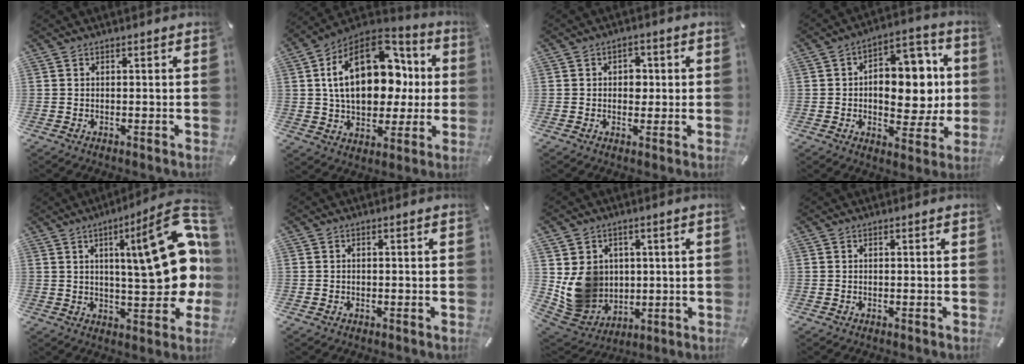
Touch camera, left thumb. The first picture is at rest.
{"total": 23.2, "force": [4.7, 15.8, 16.4], "torque": [-0.282, -0.001, 0.086]}
{"total": 3.9, "force": [0.1, 3.1, 2.4], "torque": [-0.025, 0.000, -0.008]}
{"total": 14.5, "force": [0.8, 9.9, 10.5], "torque": [-0.125, -0.013, 0.018]}
{"total": 29.0, "force": [5.9, 9.8, 26.7], "torque": [-0.354, -0.047, 0.100]}
{"total": 0.7, "force": [-0.2, 0.5, 0.4], "torque": [-0.007, 0.002, -0.005]}
{"total": 11.1, "force": [1.8, 10.5, 3.1], "torque": [-0.067, -0.016, 0.047]}
{"total": 0.0}